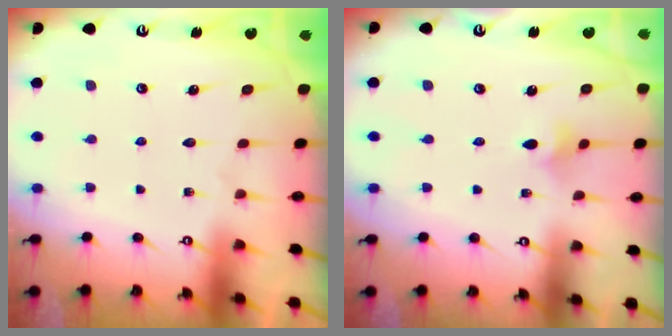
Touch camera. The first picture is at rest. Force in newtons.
{"total": 2.9, "press": 2.8, "slide": 0.6}